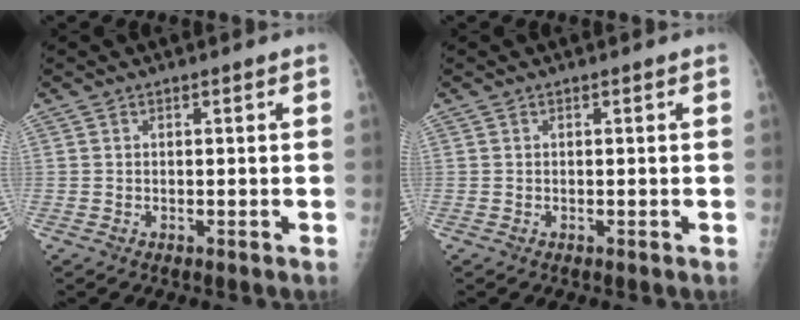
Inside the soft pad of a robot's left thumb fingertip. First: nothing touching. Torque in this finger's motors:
{"motor_torque": [-0.12, 0.12, -0.06, -0.06, 0.00]}